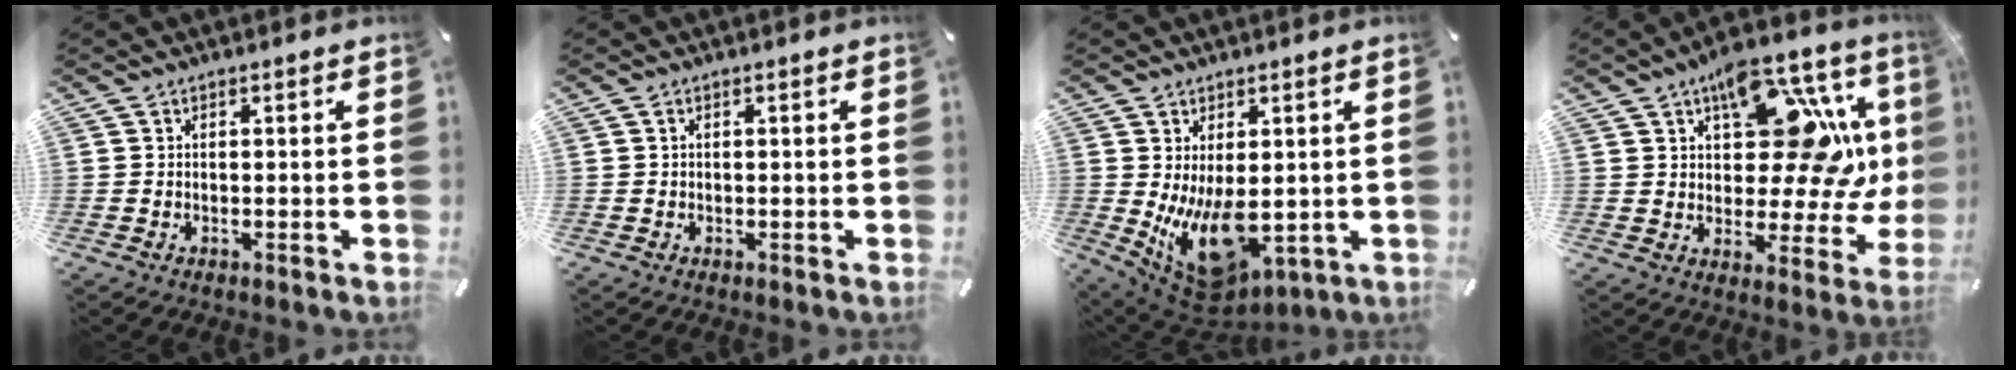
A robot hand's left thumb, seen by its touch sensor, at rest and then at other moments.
{"total": 0.5, "force": [0.1, 0.4, 0.4], "torque": [-0.008, 0.002, 0.001]}
{"total": 13.2, "force": [-0.5, 7.9, 10.6], "torque": [-0.184, -0.023, 0.002]}
{"total": 19.9, "force": [7.1, 10.2, 15.5], "torque": [-0.206, -0.057, 0.115]}